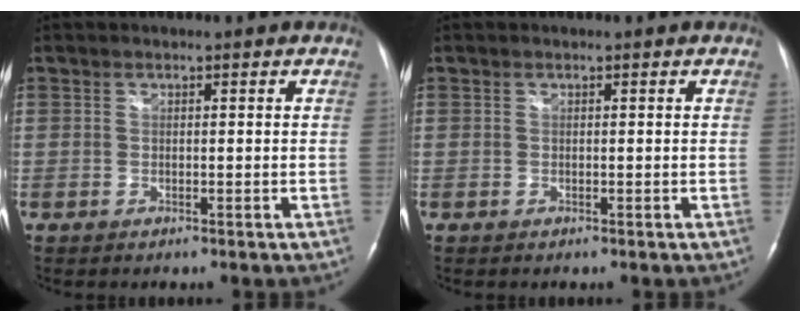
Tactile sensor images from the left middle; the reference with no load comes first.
{"total": 0.0}